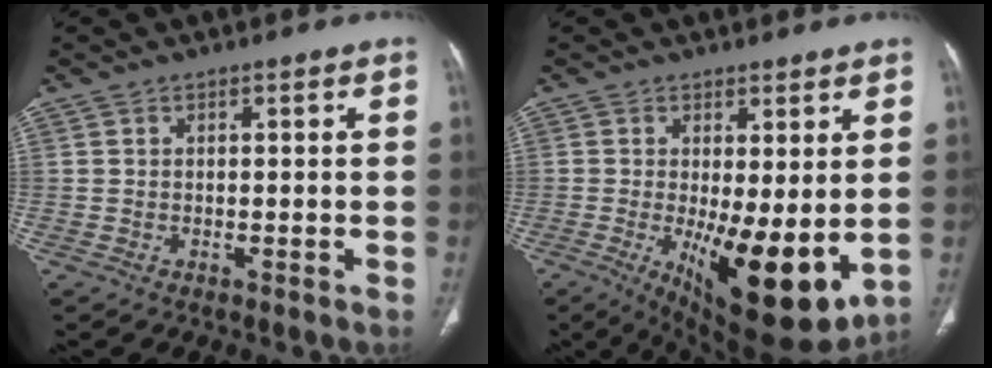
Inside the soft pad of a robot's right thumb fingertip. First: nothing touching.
{"total": 14.8, "force": [-2.1, 5.1, 13.7], "torque": [-0.205, -0.035, -0.013]}